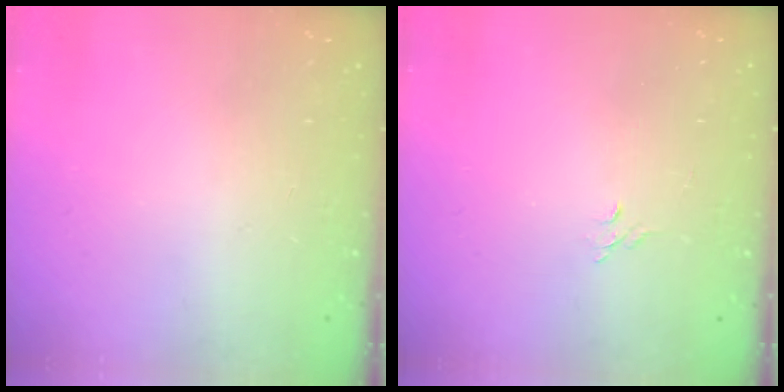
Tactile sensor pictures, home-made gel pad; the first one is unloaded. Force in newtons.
{"total": 4.3, "press": 4.3, "slide": 0.4}